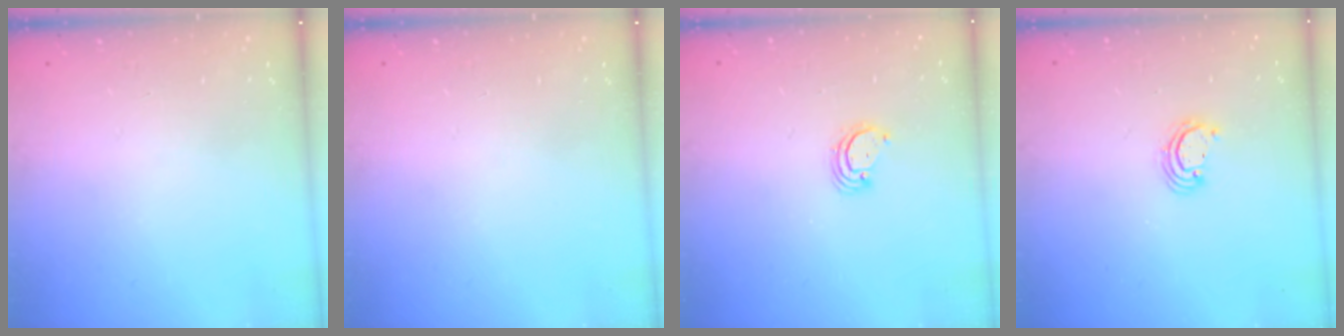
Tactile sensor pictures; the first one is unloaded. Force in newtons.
{"total": 0.0}
{"total": 2.9, "press": 2.9, "slide": 0.3}
{"total": 2.4, "press": 2.4, "slide": 0.1}